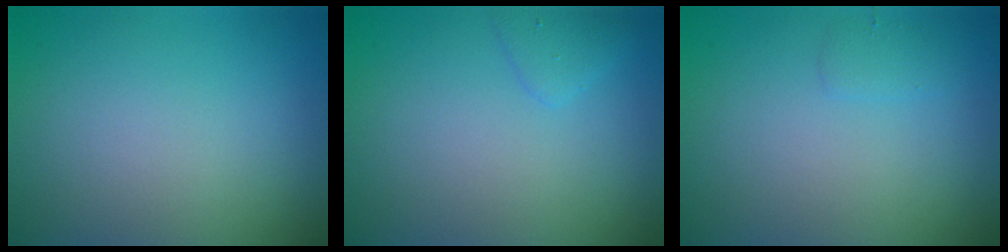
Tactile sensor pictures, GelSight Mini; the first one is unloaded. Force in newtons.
{"total": 1.4, "press": 1.4, "slide": 0.1}
{"total": 1.0, "press": 0.9, "slide": 0.1}